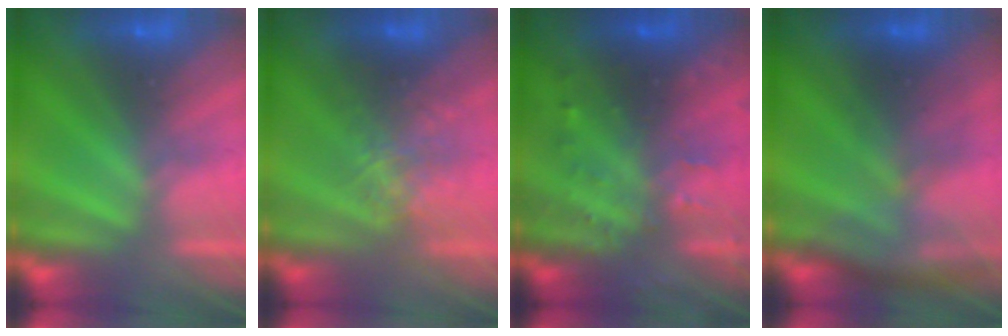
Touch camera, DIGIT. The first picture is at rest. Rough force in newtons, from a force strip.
{"total": 2.5}
{"total": 3.3}
{"total": 2.8}